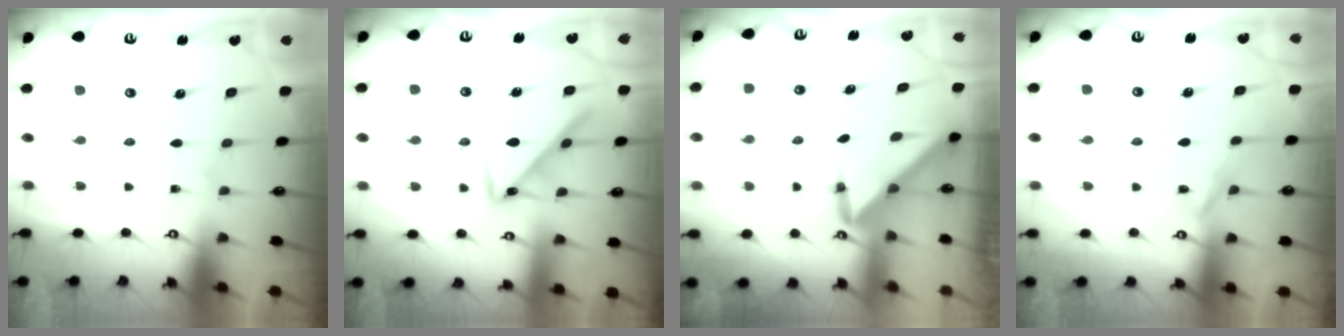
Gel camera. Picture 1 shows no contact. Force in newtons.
{"total": 9.4, "press": 9.3, "slide": 0.6}
{"total": 3.0, "press": 3.0, "slide": 0.3}
{"total": 5.5, "press": 5.4, "slide": 0.7}